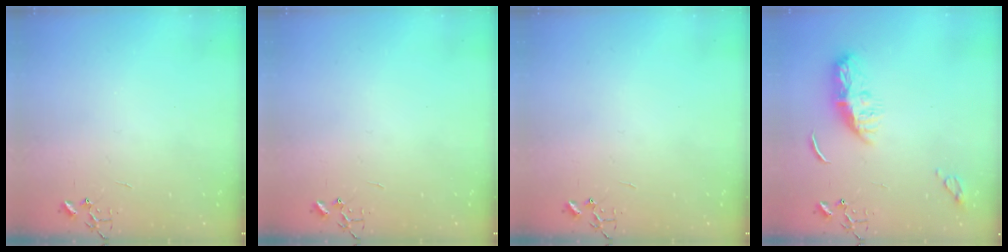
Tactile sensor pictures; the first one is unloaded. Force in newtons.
{"total": 0.0}
{"total": 0.0}
{"total": 9.9, "press": 9.9, "slide": 0.5}